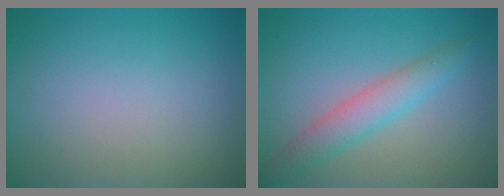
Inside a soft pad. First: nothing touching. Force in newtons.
{"total": 3.3, "press": 3.3, "slide": 0.0}